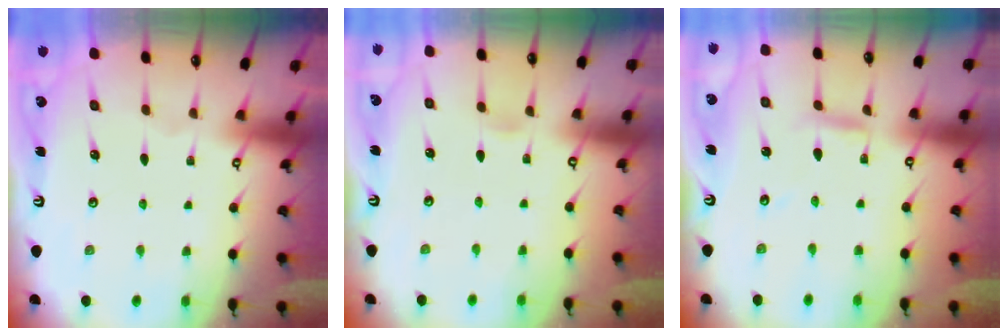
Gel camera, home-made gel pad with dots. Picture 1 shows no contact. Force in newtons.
{"total": 2.0, "press": 2.0, "slide": 0.3}
{"total": 3.1, "press": 3.1, "slide": 0.2}